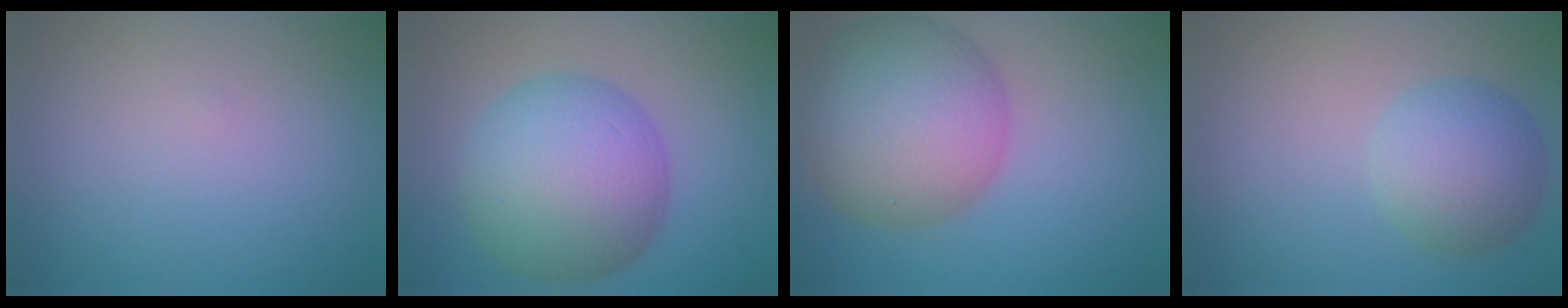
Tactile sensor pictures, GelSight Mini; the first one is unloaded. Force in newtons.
{"total": 9.7, "press": 9.7, "slide": 0.1}
{"total": 10.3, "press": 10.3, "slide": 0.3}
{"total": 4.7, "press": 4.7, "slide": 0.2}